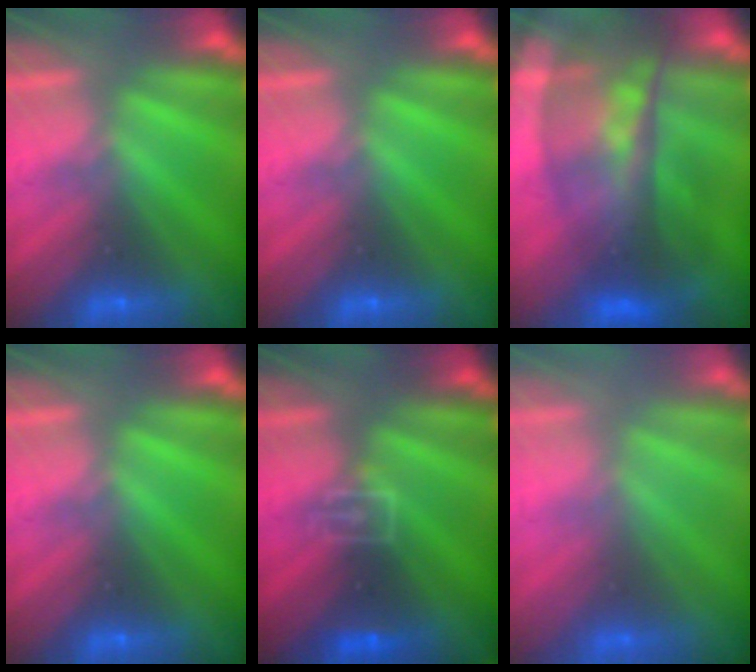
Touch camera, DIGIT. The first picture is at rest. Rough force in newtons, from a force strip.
{"total": 0.0}
{"total": 10.6}
{"total": 0.0}
{"total": 2.9}
{"total": 2.9}